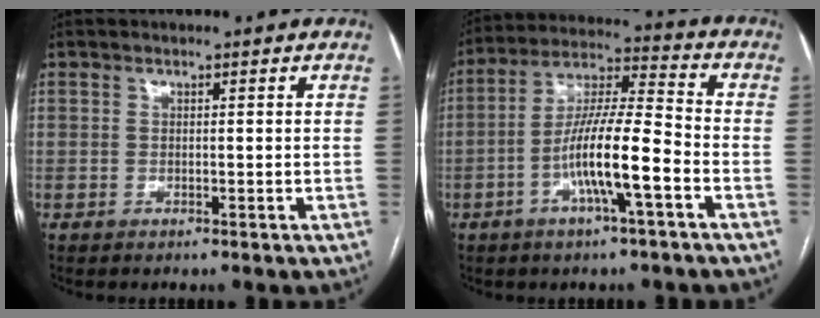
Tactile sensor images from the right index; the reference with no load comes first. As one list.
[{"total": 12.0, "force": [-4.3, 0.9, 11.2], "torque": [-0.215, 0.008, -0.078]}]